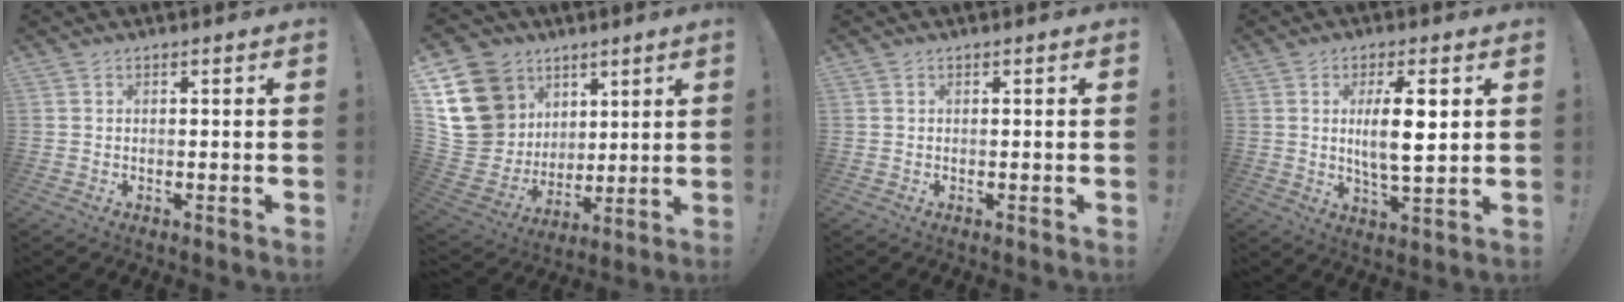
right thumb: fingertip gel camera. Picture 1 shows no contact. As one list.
[{"total": 21.2, "force": [7.5, 17.6, 9.2], "torque": [-0.175, -0.035, 0.177]}, {"total": 0.0}, {"total": 10.2, "force": [1.9, 2.7, 9.6], "torque": [-0.177, -0.005, 0.025]}]